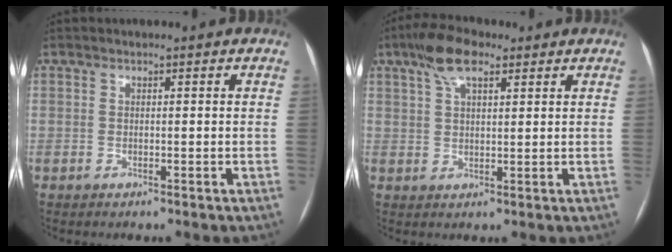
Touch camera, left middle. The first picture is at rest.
{"total": 6.8, "force": [4.0, 2.4, 4.9], "torque": [-0.098, 0.022, 0.071]}